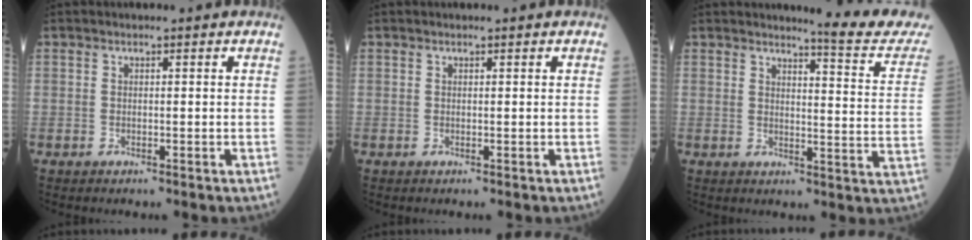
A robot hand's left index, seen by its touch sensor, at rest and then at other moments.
{"total": 0.0}
{"total": 10.4, "force": [10.2, -0.8, 2.0], "torque": [-0.019, -0.071, 0.107]}